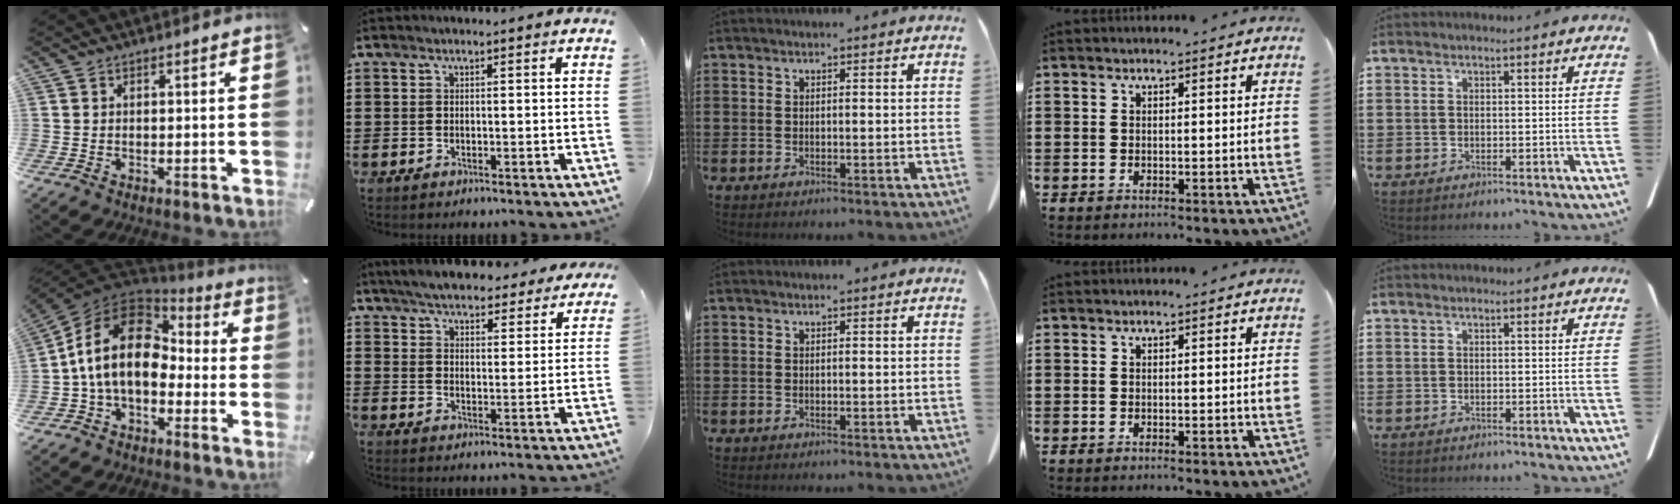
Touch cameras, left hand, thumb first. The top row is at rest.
{"thumb": {"total": 16.6, "force": [-0.7, 11.7, 11.8], "torque": [-0.260, 0.027, -0.017]}, "index": {"total": 5.4, "force": [5.3, 0.6, 1.0], "torque": [-0.044, -0.022, 0.095]}}